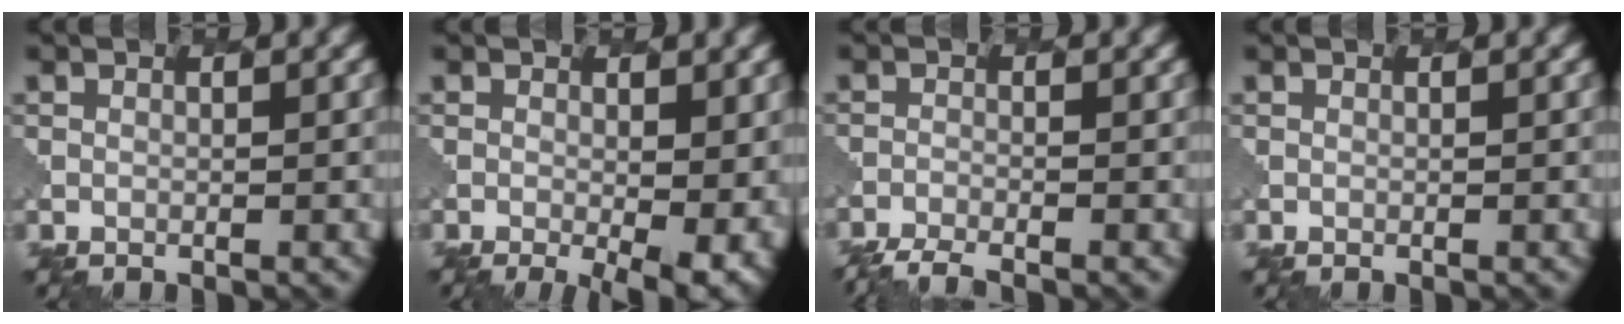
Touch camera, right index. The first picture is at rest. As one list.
[{"total": 6.0, "force": [-1.3, 2.1, 5.4], "torque": [-0.070, -0.018, -0.007]}, {"total": 4.3, "force": [-3.9, 0.6, 1.6], "torque": [-0.034, -0.017, -0.071]}, {"total": 0.0}]